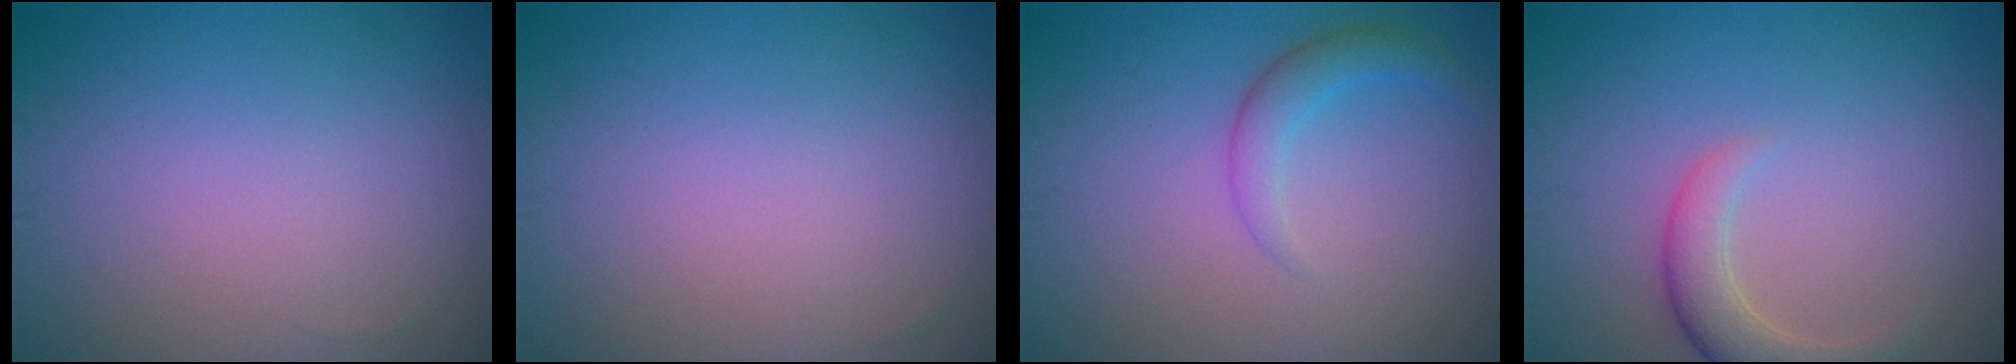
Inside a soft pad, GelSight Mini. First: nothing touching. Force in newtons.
{"total": 0.0}
{"total": 2.2, "press": 2.2, "slide": 0.0}
{"total": 3.2, "press": 3.2, "slide": 0.3}